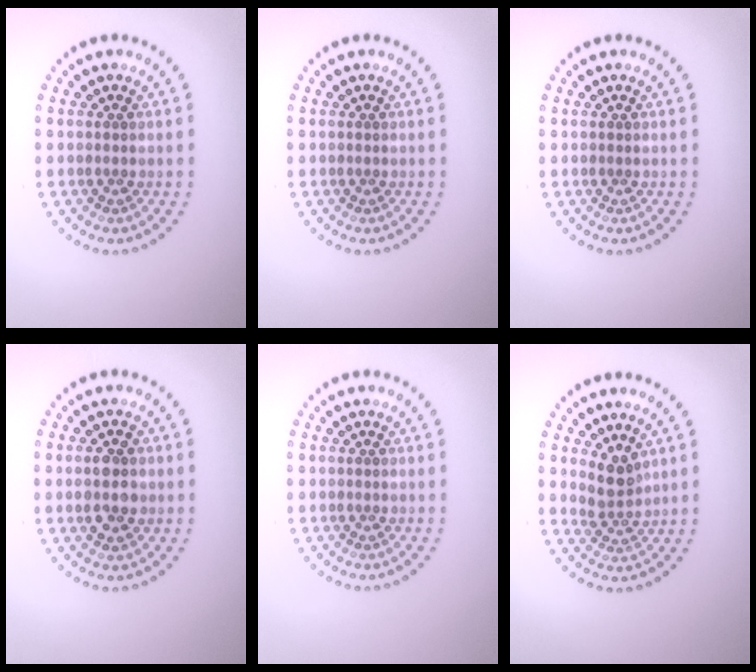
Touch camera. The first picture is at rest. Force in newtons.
{"total": 0.0}
{"total": 0.0}
{"total": 2.9, "press": 2.9, "slide": 0.1}
{"total": 0.0}
{"total": 2.4, "press": 1.7, "slide": 1.6}